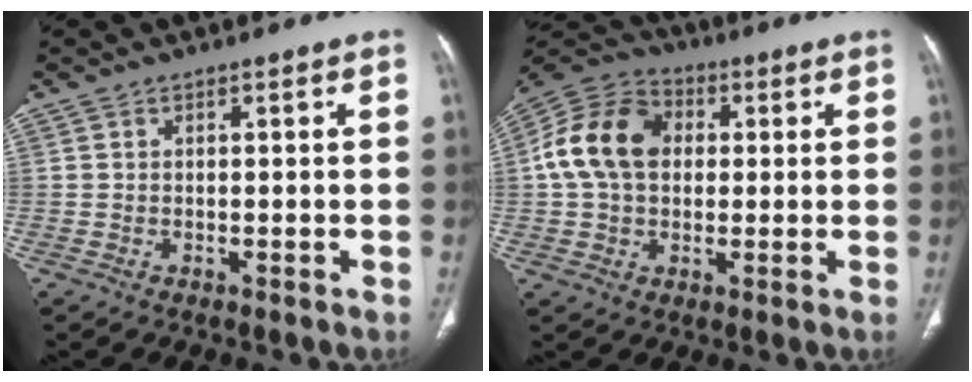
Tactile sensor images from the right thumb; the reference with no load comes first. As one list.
[{"total": 14.7, "force": [1.9, 10.9, 9.7], "torque": [-0.170, 0.028, 0.024]}]